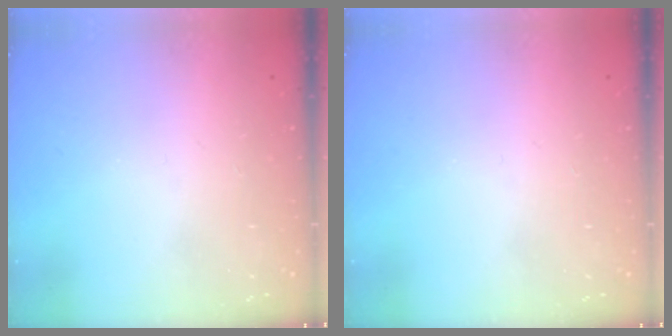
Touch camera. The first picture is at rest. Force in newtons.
{"total": 0.0}